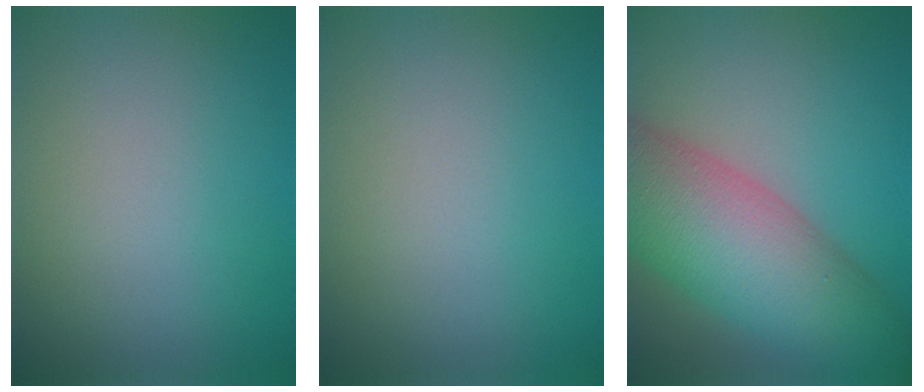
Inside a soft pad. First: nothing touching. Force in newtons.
{"total": 0.0}
{"total": 10.9, "press": 10.9, "slide": 0.4}